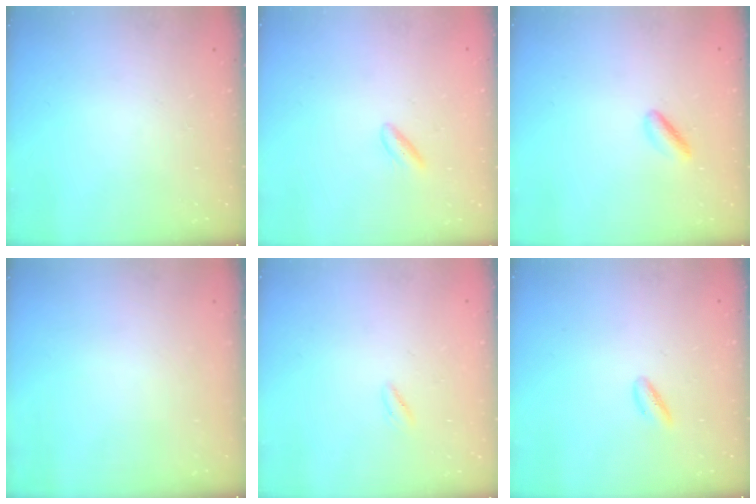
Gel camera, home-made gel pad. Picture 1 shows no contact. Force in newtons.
{"total": 2.7, "press": 2.4, "slide": 1.1}
{"total": 3.5, "press": 3.4, "slide": 0.7}
{"total": 0.0}
{"total": 1.1, "press": 0.8, "slide": 0.6}
{"total": 3.1, "press": 3.0, "slide": 0.9}